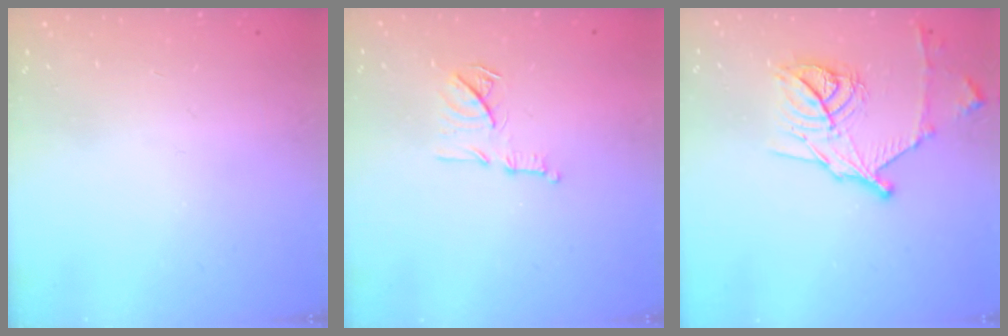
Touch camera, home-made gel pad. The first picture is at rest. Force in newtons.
{"total": 11.8, "press": 11.8, "slide": 0.7}
{"total": 16.4, "press": 16.3, "slide": 1.0}